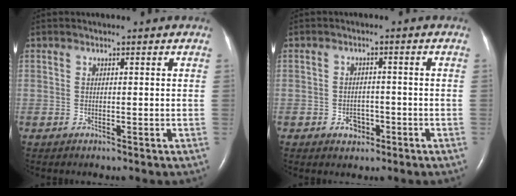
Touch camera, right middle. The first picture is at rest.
{"total": 2.7, "force": [-1.3, 2.0, 1.3], "torque": [-0.015, 0.005, -0.014]}